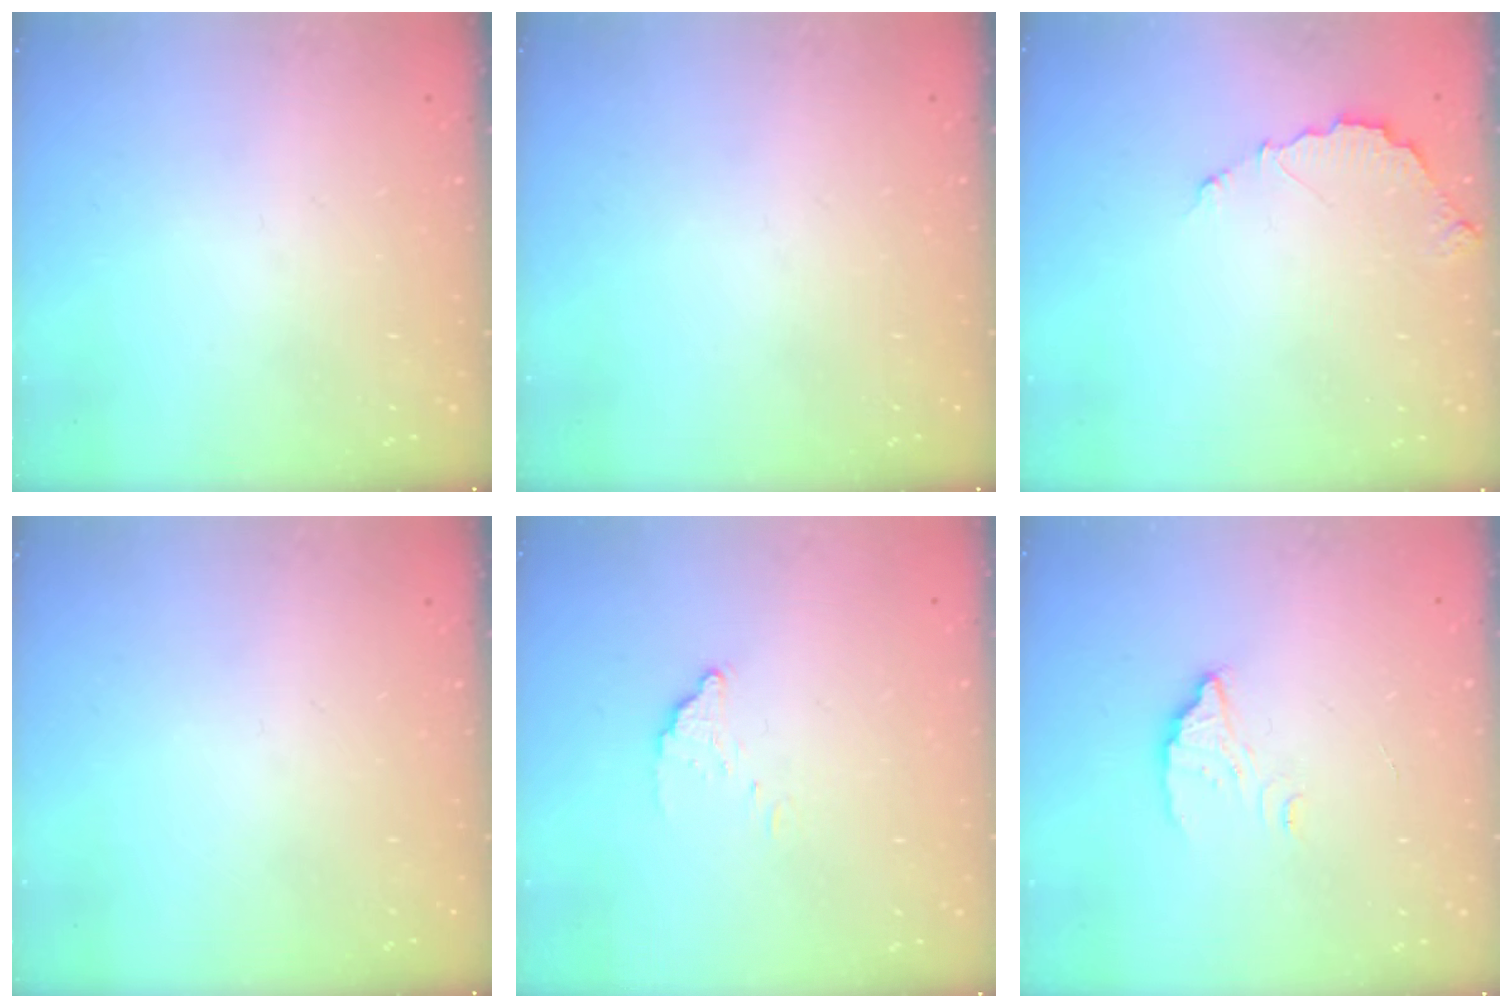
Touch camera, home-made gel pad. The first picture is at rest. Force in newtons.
{"total": 0.0}
{"total": 5.0, "press": 5.0, "slide": 0.3}
{"total": 0.0}
{"total": 3.9, "press": 3.9, "slide": 0.1}
{"total": 2.9, "press": 2.9, "slide": 0.1}